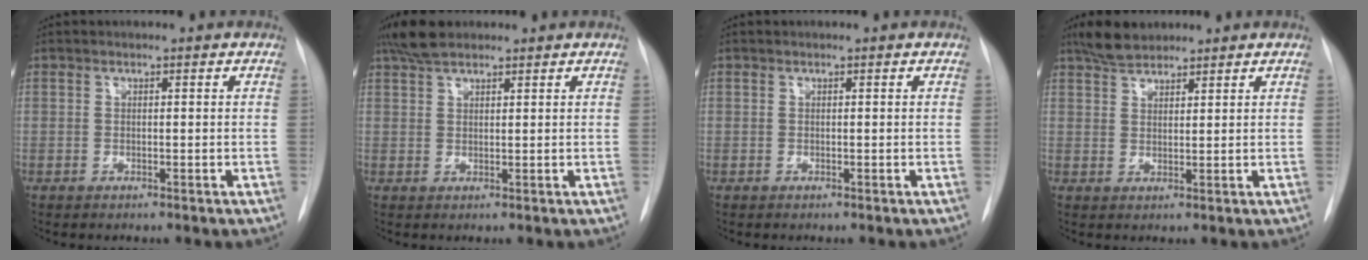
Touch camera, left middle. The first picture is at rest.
{"total": 4.4, "force": [3.5, 1.5, 2.1], "torque": [-0.049, 0.012, 0.069]}
{"total": 0.0}
{"total": 4.2, "force": [3.7, 1.4, 1.4], "torque": [-0.033, 0.008, 0.070]}